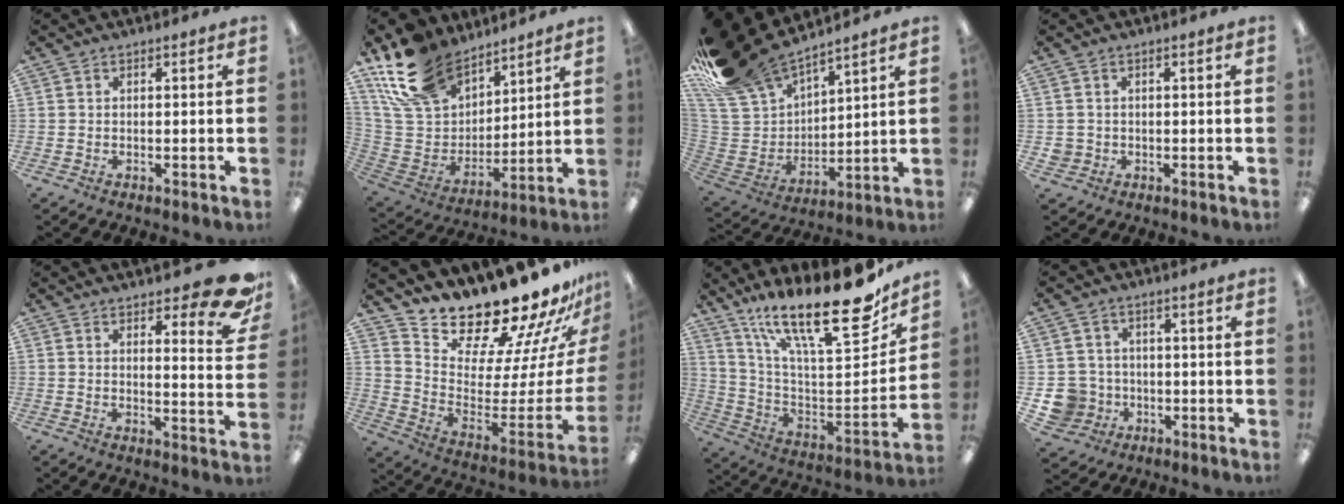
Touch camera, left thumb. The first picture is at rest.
{"total": 20.1, "force": [14.4, 11.5, 8.0], "torque": [-0.174, -0.076, 0.276]}
{"total": 19.6, "force": [17.1, 7.0, 6.5], "torque": [-0.152, -0.115, 0.318]}
{"total": 2.4, "force": [0.4, 2.4, 0.4], "torque": [-0.011, 0.002, 0.006]}
{"total": 12.1, "force": [9.1, 3.3, 7.4], "torque": [-0.086, -0.063, 0.151]}
{"total": 16.4, "force": [15.5, 3.8, 3.9], "torque": [-0.059, -0.162, 0.268]}
{"total": 25.0, "force": [18.3, 5.9, 15.9], "torque": [-0.241, -0.137, 0.304]}
{"total": 7.4, "force": [-1.7, 7.0, 1.6], "torque": [-0.057, 0.014, -0.026]}